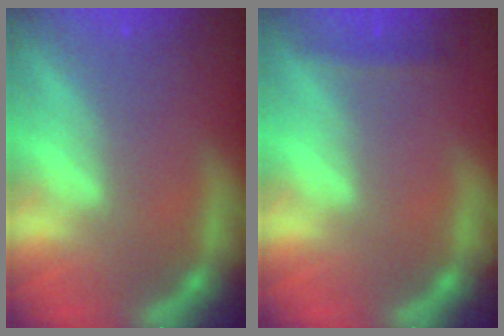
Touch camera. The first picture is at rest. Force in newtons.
{"total": 1.4}